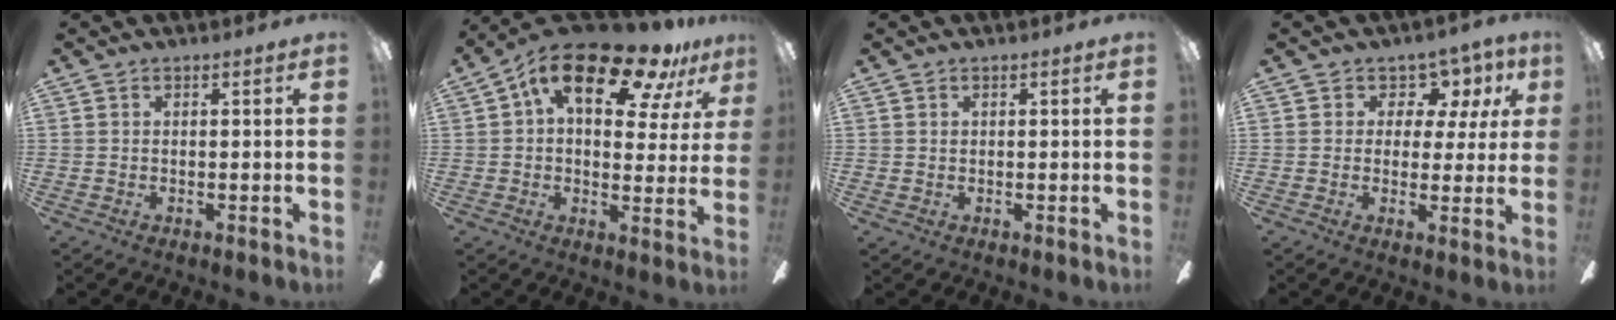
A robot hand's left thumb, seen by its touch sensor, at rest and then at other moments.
{"total": 18.4, "force": [10.2, 8.1, 13.0], "torque": [-0.205, -0.045, 0.171]}
{"total": 0.6, "force": [0.3, 0.5, 0.1], "torque": [-0.003, 0.003, 0.005]}
{"total": 6.7, "force": [3.3, 5.2, 2.5], "torque": [-0.043, -0.021, 0.061]}